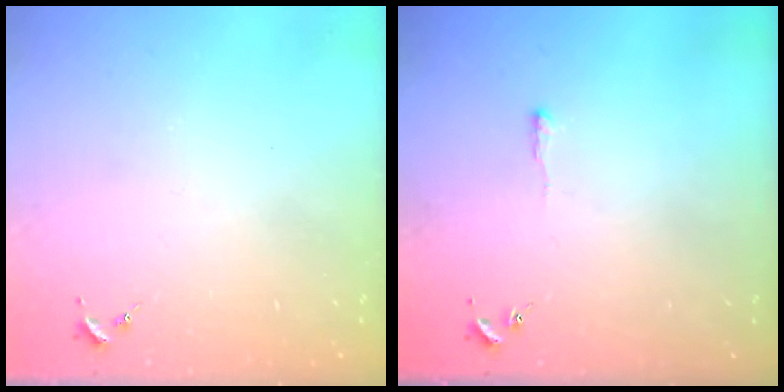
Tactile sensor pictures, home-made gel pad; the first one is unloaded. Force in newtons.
{"total": 2.1, "press": 2.1, "slide": 0.4}